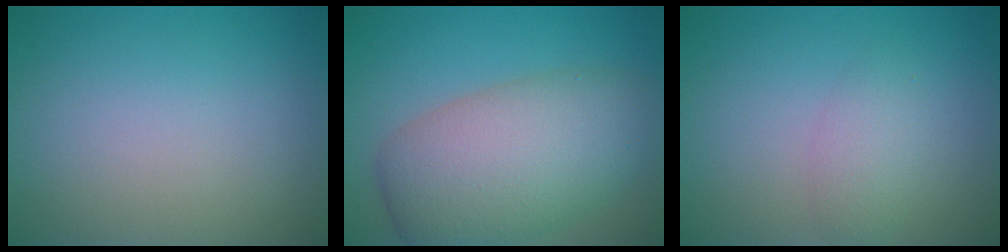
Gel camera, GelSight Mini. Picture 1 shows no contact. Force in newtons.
{"total": 8.9, "press": 8.8, "slide": 0.8}
{"total": 2.0, "press": 2.0, "slide": 0.1}